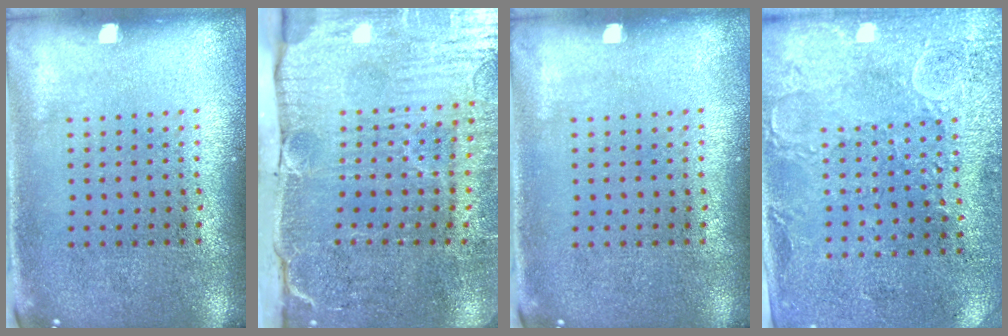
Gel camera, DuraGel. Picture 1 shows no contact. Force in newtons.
{"total": 5.2, "press": 4.4, "slide": 2.7}
{"total": 0.0}
{"total": 2.8, "press": 2.5, "slide": 1.2}